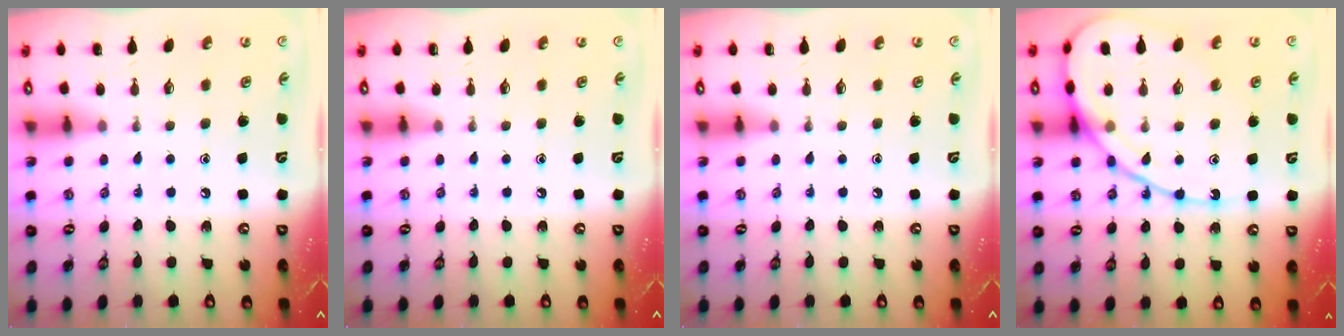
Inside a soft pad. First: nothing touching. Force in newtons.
{"total": 0.0}
{"total": 0.0}
{"total": 15.8, "press": 15.7, "slide": 1.5}